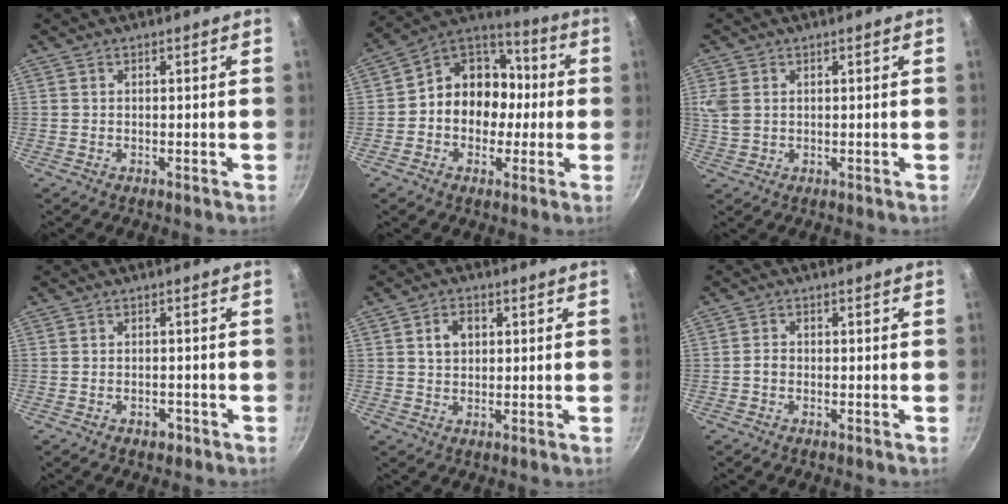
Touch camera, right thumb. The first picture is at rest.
{"total": 14.3, "force": [-1.0, 12.0, 7.7], "torque": [-0.068, 0.047, -0.035]}
{"total": 4.0, "force": [1.1, 2.9, 2.5], "torque": [-0.051, 0.001, 0.025]}
{"total": 2.0, "force": [-1.2, 1.4, 0.9], "torque": [-0.007, 0.012, -0.010]}
{"total": 7.6, "force": [1.7, 6.0, 4.3], "torque": [-0.039, 0.008, 0.019]}
{"total": 1.5, "force": [-0.5, 1.2, 0.8], "torque": [-0.009, 0.011, -0.009]}